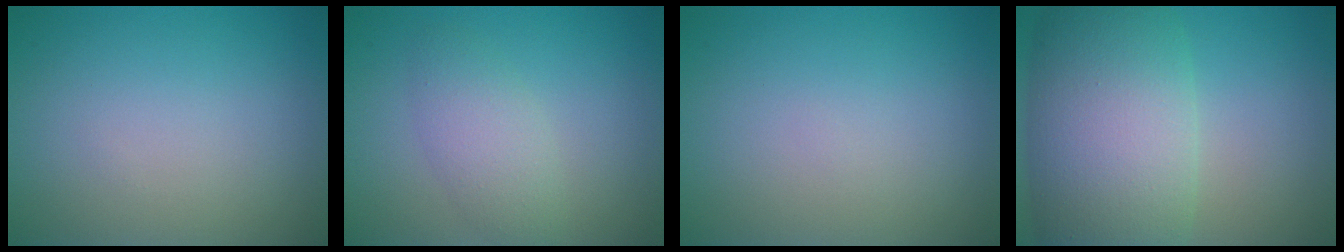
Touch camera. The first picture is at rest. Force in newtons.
{"total": 2.9, "press": 2.9, "slide": 0.1}
{"total": 0.0}
{"total": 11.7, "press": 11.7, "slide": 0.1}